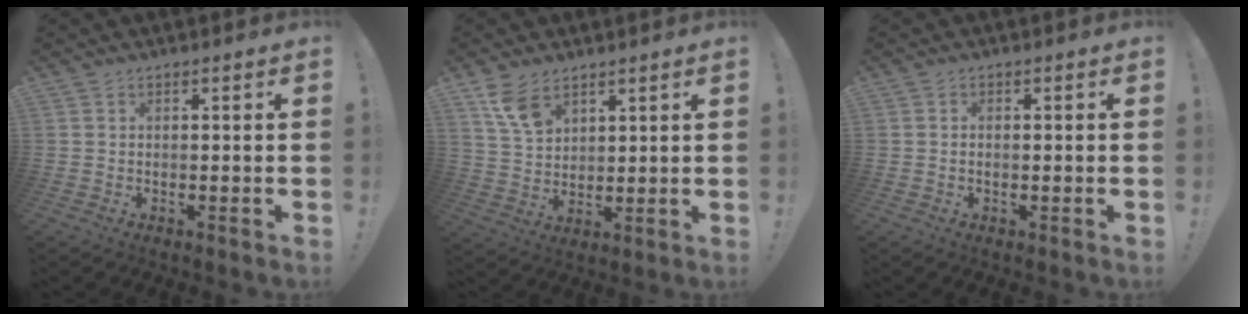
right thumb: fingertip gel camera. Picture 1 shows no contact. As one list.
[{"total": 8.9, "force": [5.7, 5.2, 4.4], "torque": [-0.075, -0.029, 0.112]}, {"total": 0.7, "force": [-0.1, 0.6, 0.3], "torque": [-0.008, 0.004, -0.001]}]